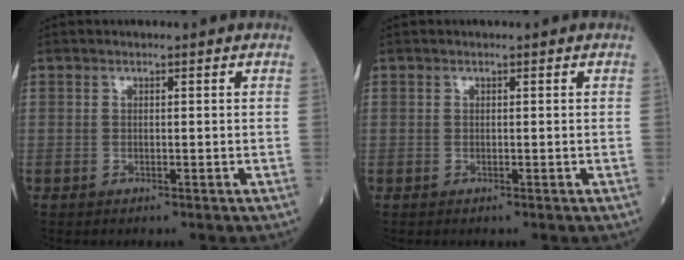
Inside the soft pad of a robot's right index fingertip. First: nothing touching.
{"total": 0.0}